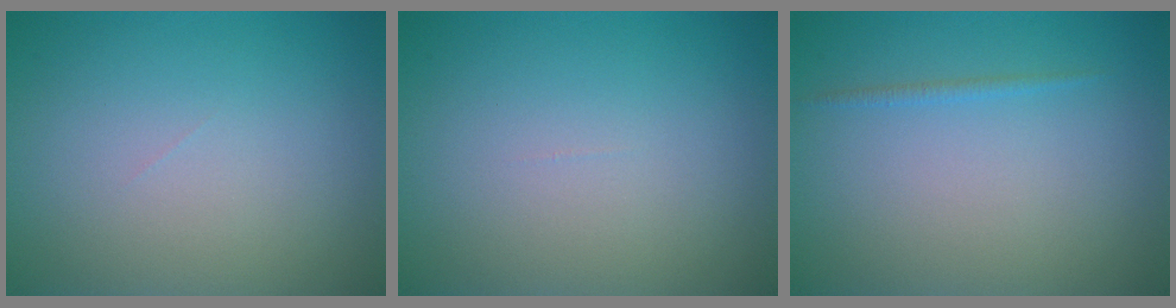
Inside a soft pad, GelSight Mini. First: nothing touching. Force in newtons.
{"total": 0.0}
{"total": 0.6, "press": 0.6, "slide": 0.1}